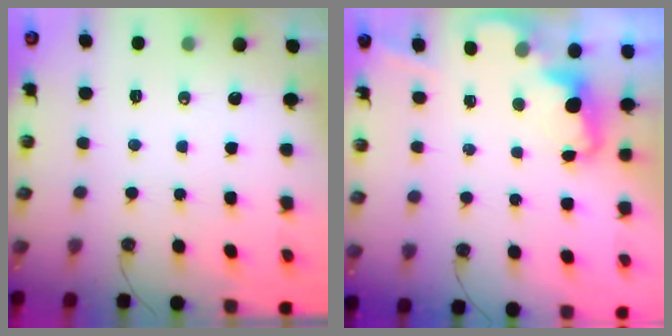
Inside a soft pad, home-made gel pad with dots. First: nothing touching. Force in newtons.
{"total": 2.4, "press": 2.3, "slide": 0.6}